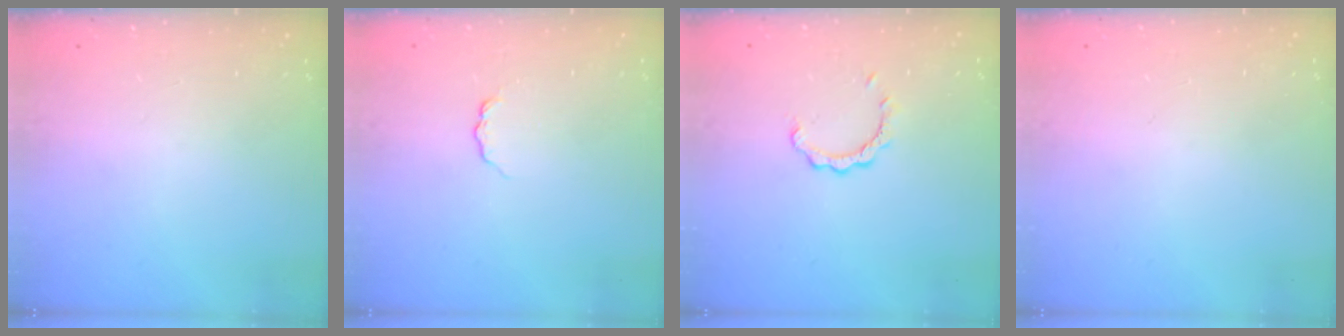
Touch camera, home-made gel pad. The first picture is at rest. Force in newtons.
{"total": 3.8, "press": 3.8, "slide": 0.4}
{"total": 2.4, "press": 2.4, "slide": 0.2}
{"total": 1.4, "press": 1.4, "slide": 0.1}